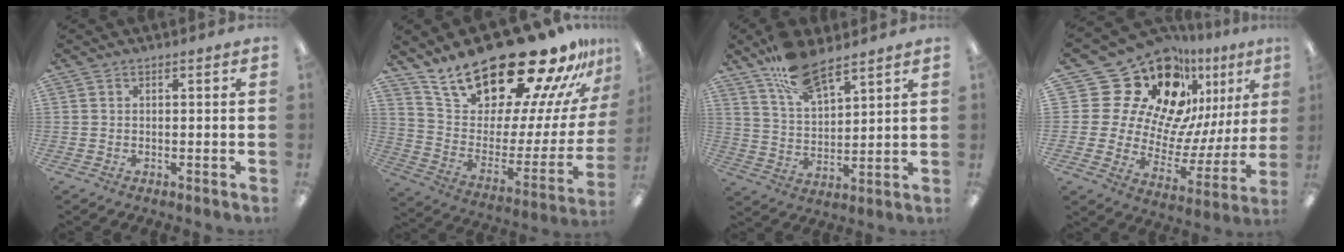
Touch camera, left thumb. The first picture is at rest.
{"total": 25.6, "force": [21.4, 7.9, 11.5], "torque": [-0.173, -0.170, 0.369]}
{"total": 11.8, "force": [8.8, 4.5, 6.4], "torque": [-0.121, -0.044, 0.163]}
{"total": 25.6, "force": [17.0, 15.8, 10.9], "torque": [-0.171, -0.136, 0.327]}